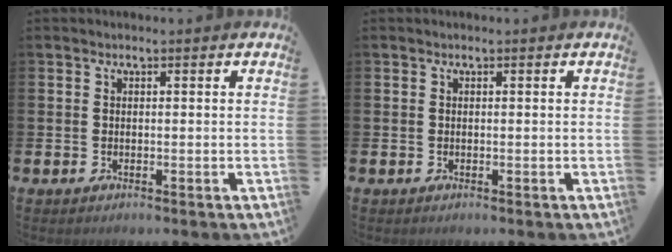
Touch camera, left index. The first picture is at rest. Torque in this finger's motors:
{"motor_torque": [0.00, 0.00, 0.00, 0.01]}